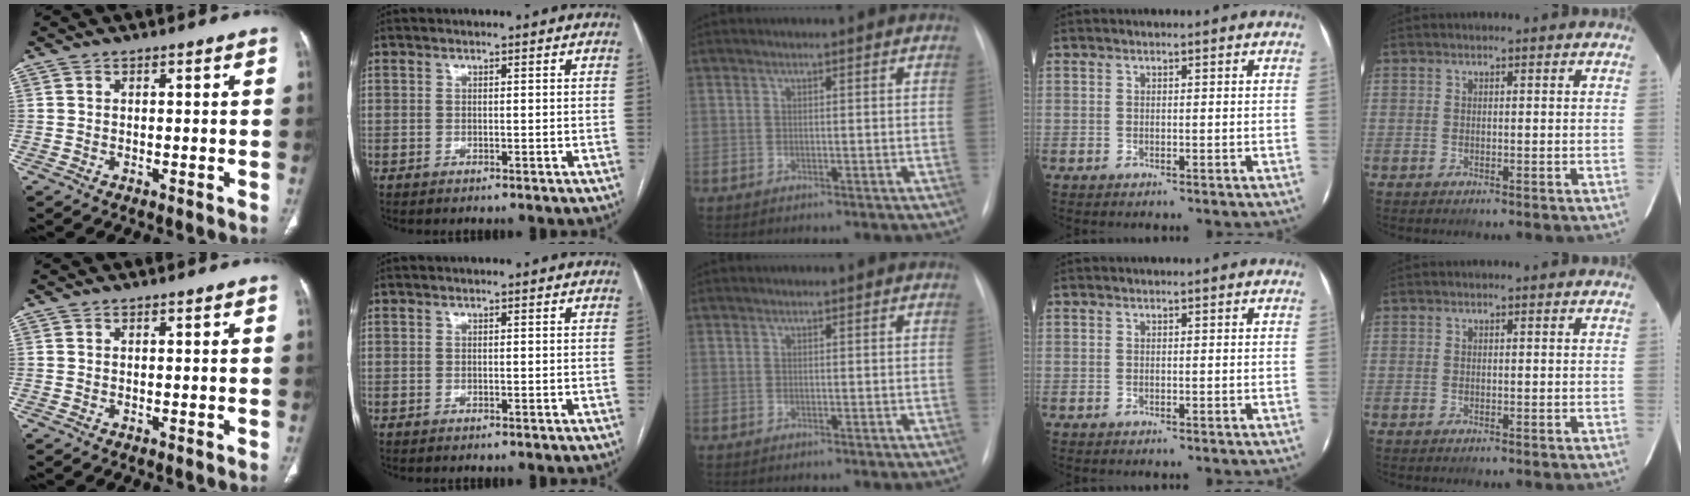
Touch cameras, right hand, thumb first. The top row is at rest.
{}